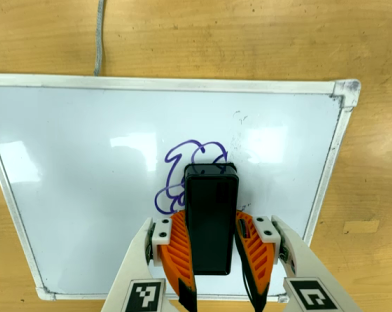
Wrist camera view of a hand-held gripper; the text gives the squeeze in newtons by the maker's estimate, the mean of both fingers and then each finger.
{"total": 10.0, "left": 10.0, "right": 10.1}